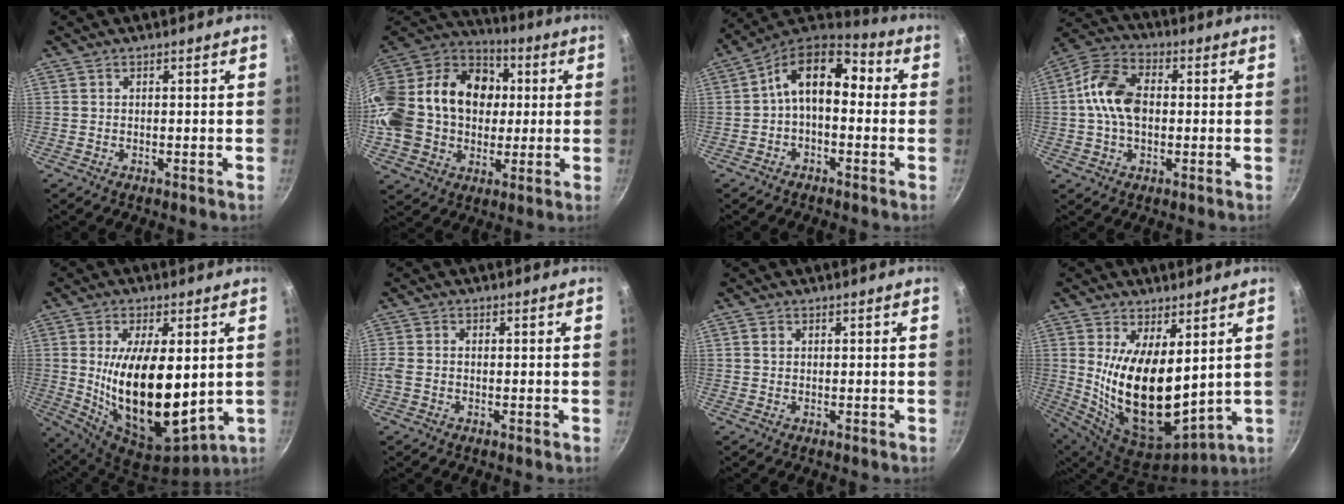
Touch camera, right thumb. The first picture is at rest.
{"total": 29.7, "force": [1.6, 23.3, 18.3], "torque": [-0.355, 0.053, 0.032]}
{"total": 13.0, "force": [0.7, 8.1, 10.1], "torque": [-0.145, 0.041, -0.009]}
{"total": 12.0, "force": [0.4, 7.9, 9.0], "torque": [-0.155, 0.027, -0.009]}
{"total": 20.1, "force": [0.9, 9.4, 17.7], "torque": [-0.300, -0.031, 0.033]}
{"total": 2.6, "force": [-0.2, 1.8, 1.9], "torque": [-0.042, 0.003, -0.009]}
{"total": 1.0, "force": [0.4, 0.8, 0.4], "torque": [-0.008, 0.001, 0.006]}
{"total": 18.1, "force": [3.4, 9.1, 15.3], "torque": [-0.264, -0.054, 0.082]}